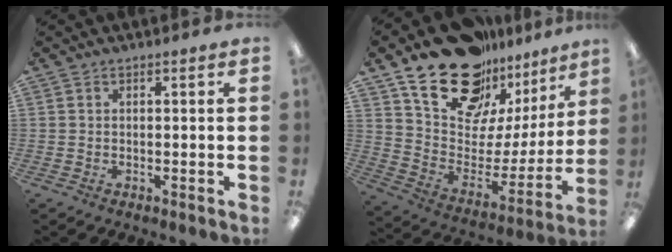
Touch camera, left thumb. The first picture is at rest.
{"total": 24.3, "force": [17.9, 12.9, 10.2], "torque": [-0.175, -0.109, 0.332]}